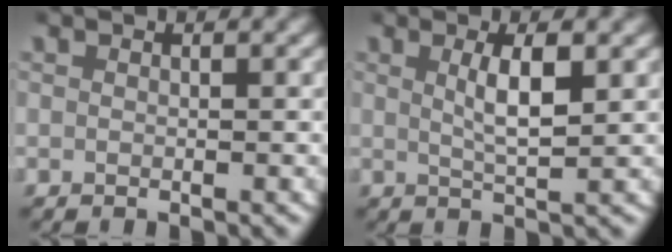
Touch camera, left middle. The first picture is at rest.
{"total": 3.1, "force": [0.8, 0.5, 2.9], "torque": [-0.052, -0.003, 0.019]}